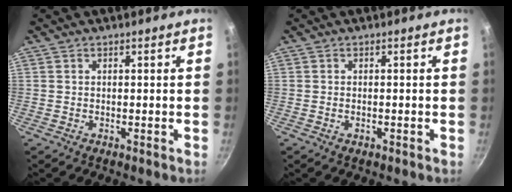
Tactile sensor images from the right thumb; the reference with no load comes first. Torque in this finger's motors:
{"motor_torque": [-0.66, -0.30, -0.10, 0.43, 0.09]}